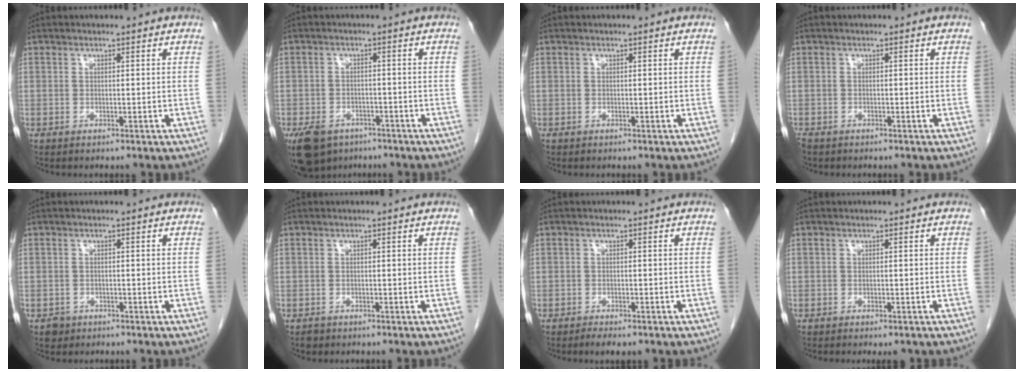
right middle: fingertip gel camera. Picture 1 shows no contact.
{"total": 8.6, "force": [-5.9, 5.5, 3.1], "torque": [-0.066, -0.002, -0.090]}
{"total": 0.0}
{"total": 2.0, "force": [-1.6, 1.1, 0.6], "torque": [-0.019, -0.004, -0.028]}
{"total": 1.6, "force": [-1.0, 1.2, 0.0], "torque": [-0.003, 0.005, -0.014]}
{"total": 0.9, "force": [-0.7, 0.6, 0.1], "torque": [-0.008, 0.001, -0.010]}
{"total": 2.1, "force": [-1.6, 0.7, 1.1], "torque": [-0.019, -0.003, -0.021]}
{"total": 1.6, "force": [-1.3, 0.5, 0.8], "torque": [-0.010, -0.003, -0.013]}